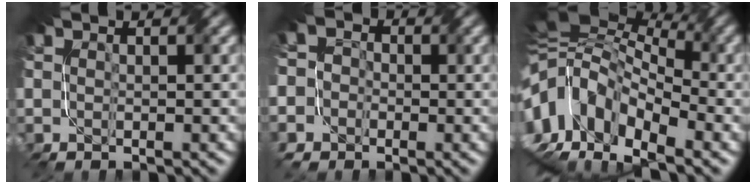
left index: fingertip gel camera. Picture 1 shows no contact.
{"total": 7.1, "force": [-2.6, 6.3, 2.0], "torque": [-0.056, -0.007, -0.073]}
{"total": 12.9, "force": [-3.3, 7.7, 9.8], "torque": [-0.204, 0.008, -0.070]}